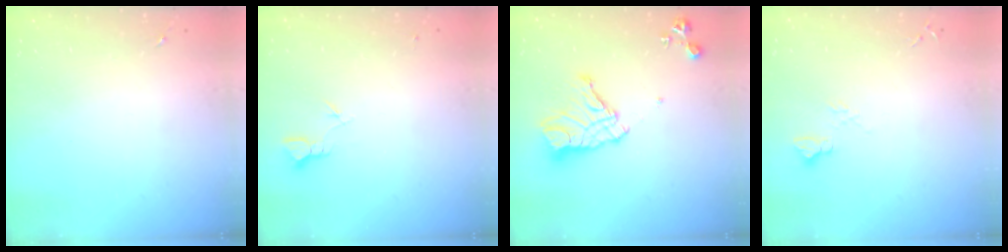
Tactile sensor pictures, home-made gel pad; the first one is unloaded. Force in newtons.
{"total": 2.3, "press": 2.3, "slide": 0.1}
{"total": 14.4, "press": 14.3, "slide": 1.3}
{"total": 4.6, "press": 4.6, "slide": 0.5}